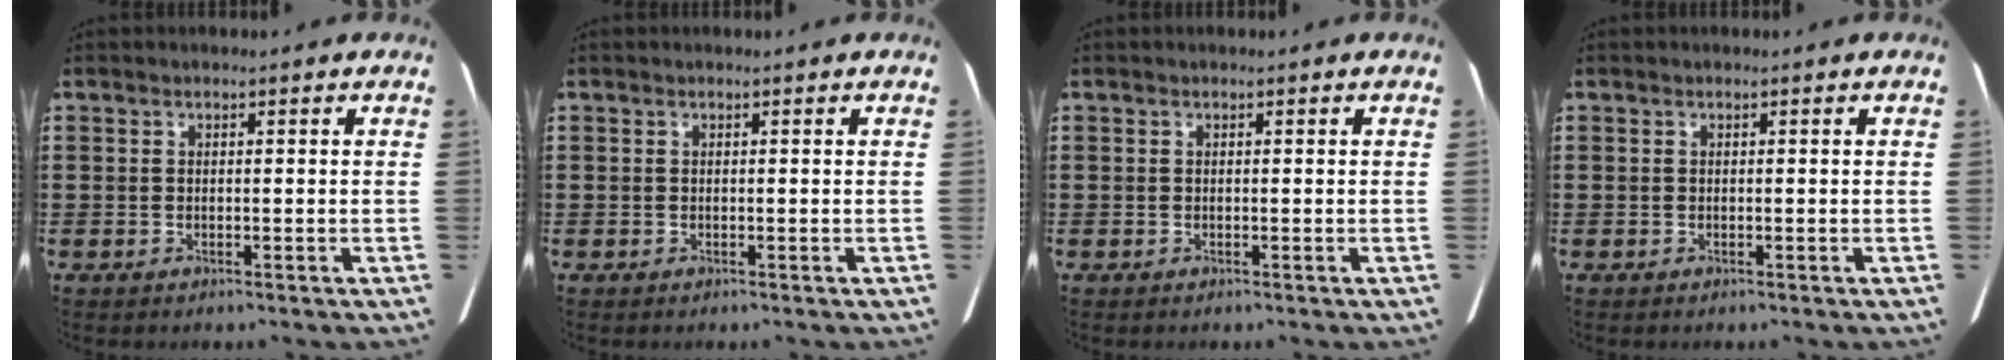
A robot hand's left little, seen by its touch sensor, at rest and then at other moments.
{"total": 0.0}
{"total": 0.0}
{"total": 0.0}